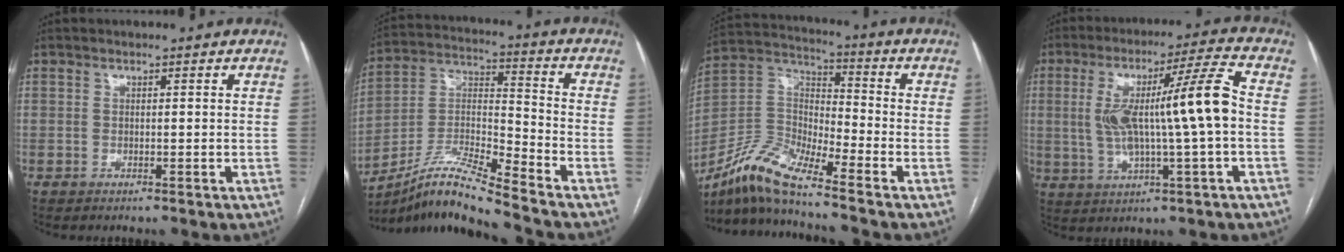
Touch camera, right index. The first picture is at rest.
{"total": 12.3, "force": [-10.6, -1.4, 6.0], "torque": [-0.120, 0.005, -0.198]}
{"total": 10.5, "force": [-9.1, 0.3, 5.3], "torque": [-0.123, 0.010, -0.179]}
{"total": 13.7, "force": [0.2, 0.3, 13.7], "torque": [-0.249, 0.022, 0.005]}